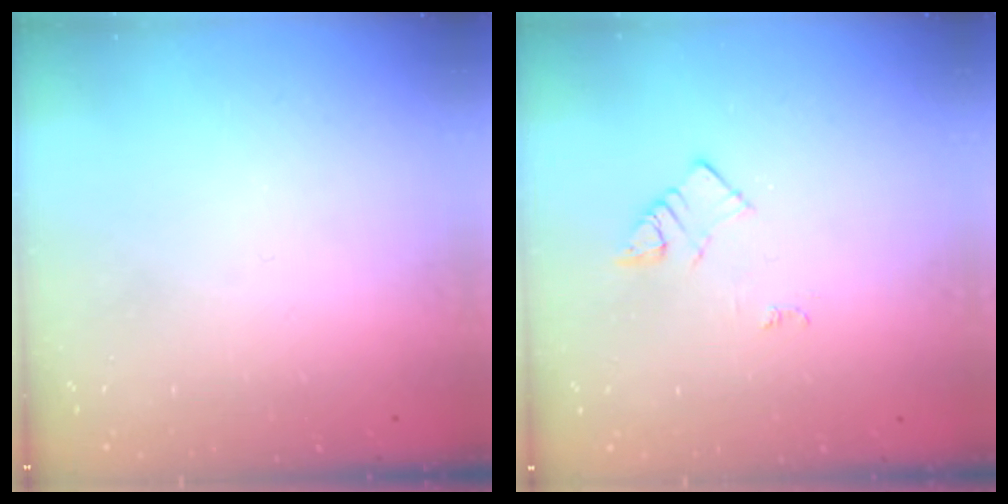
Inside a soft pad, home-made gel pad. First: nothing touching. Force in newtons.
{"total": 3.0, "press": 3.0, "slide": 0.4}